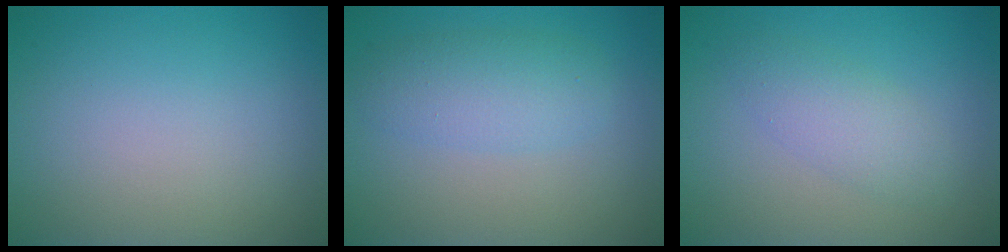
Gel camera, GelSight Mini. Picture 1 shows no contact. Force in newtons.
{"total": 3.4, "press": 3.4, "slide": 0.1}
{"total": 2.7, "press": 2.7, "slide": 0.0}